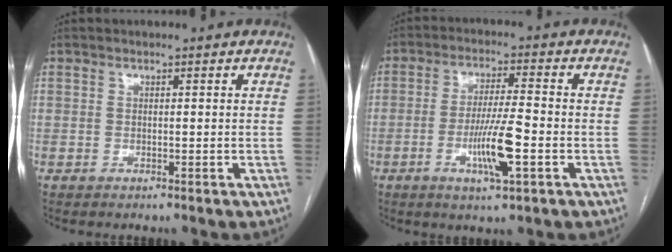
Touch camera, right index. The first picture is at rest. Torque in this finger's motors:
{"motor_torque": [0.24, -0.01, 0.21, 0.17]}